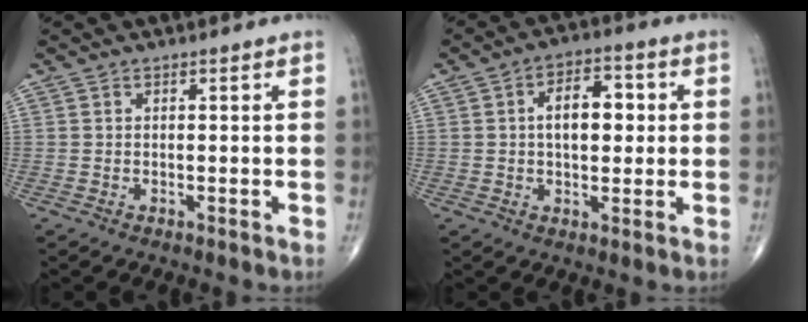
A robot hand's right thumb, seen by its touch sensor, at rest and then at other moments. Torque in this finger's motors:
{"motor_torque": [0.59, 2.11, 1.02, 0.26, 0.09]}